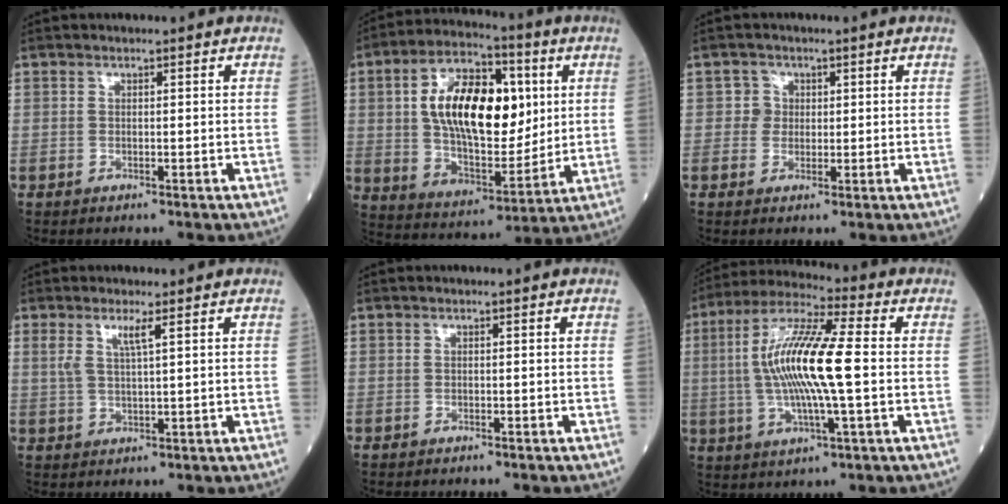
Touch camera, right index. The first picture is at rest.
{"total": 18.7, "force": [3.8, 8.6, 16.2], "torque": [-0.292, 0.019, 0.064]}
{"total": 2.2, "force": [0.4, 2.1, 0.0], "torque": [0.008, 0.003, 0.002]}
{"total": 2.9, "force": [1.4, -0.1, 2.5], "torque": [-0.057, 0.001, 0.031]}
{"total": 0.7, "force": [-0.6, 0.1, 0.3], "torque": [-0.004, -0.001, -0.010]}
{"total": 14.7, "force": [-0.1, 1.5, 14.7], "torque": [-0.292, 0.007, -0.007]}